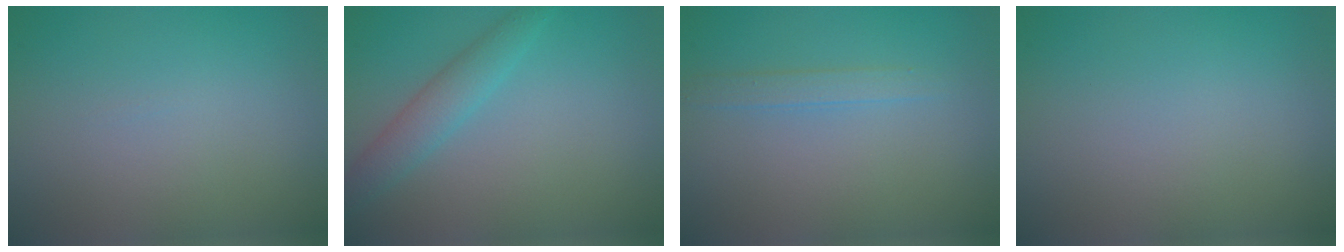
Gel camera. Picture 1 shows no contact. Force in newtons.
{"total": 2.6, "press": 2.6, "slide": 0.0}
{"total": 1.3, "press": 1.3, "slide": 0.0}
{"total": 0.0}